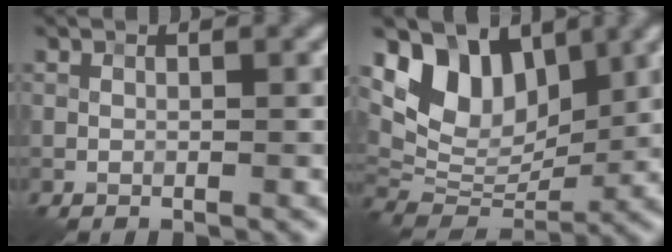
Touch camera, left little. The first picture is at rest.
{"total": 8.2, "force": [4.1, 5.3, 4.7], "torque": [-0.080, -0.009, 0.071]}